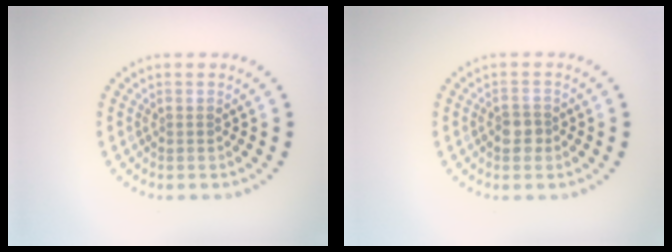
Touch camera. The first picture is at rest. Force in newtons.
{"total": 1.8, "press": 1.7, "slide": 0.7}